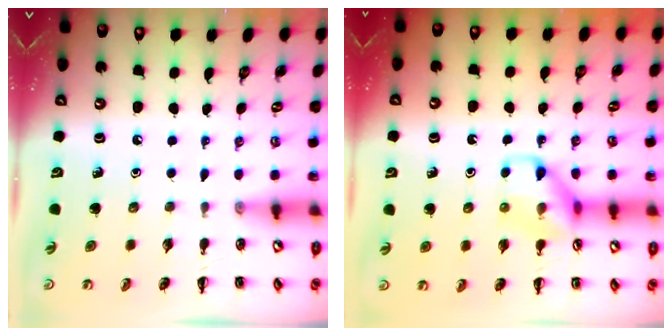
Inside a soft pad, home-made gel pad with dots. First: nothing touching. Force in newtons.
{"total": 10.0, "press": 10.0, "slide": 0.5}